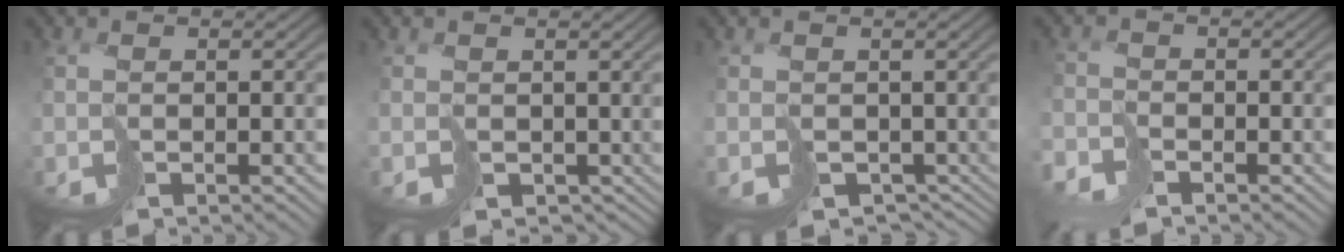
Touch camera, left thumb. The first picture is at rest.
{"total": 1.9, "force": [0.2, 1.9, 0.5], "torque": [-0.010, -0.012, 0.007]}
{"total": 2.9, "force": [-0.3, 2.6, 1.1], "torque": [-0.017, -0.026, 0.004]}
{"total": 2.8, "force": [-2.7, 0.3, -0.7], "torque": [0.030, -0.001, -0.061]}